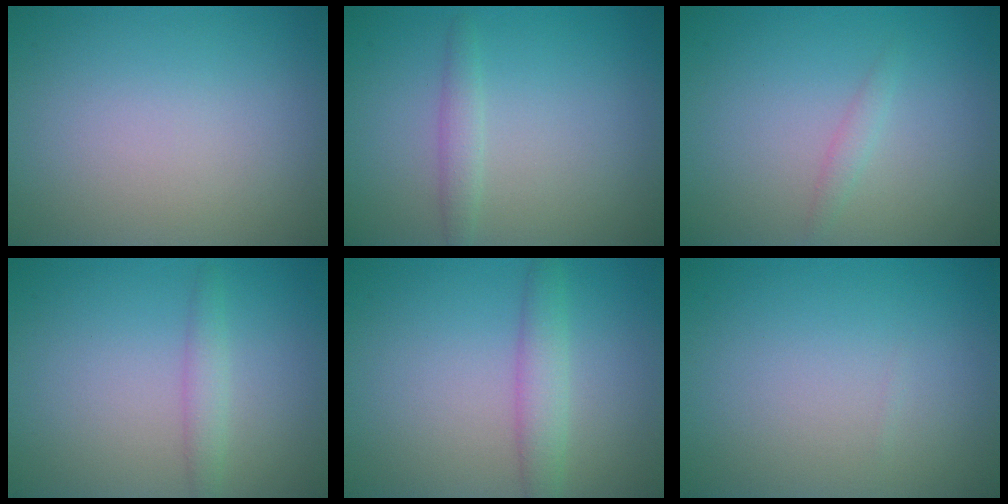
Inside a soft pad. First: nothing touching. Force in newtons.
{"total": 1.4, "press": 1.4, "slide": 0.1}
{"total": 0.9, "press": 0.9, "slide": 0.1}
{"total": 1.5, "press": 1.5, "slide": 0.2}
{"total": 2.5, "press": 2.5, "slide": 0.1}
{"total": 0.0}